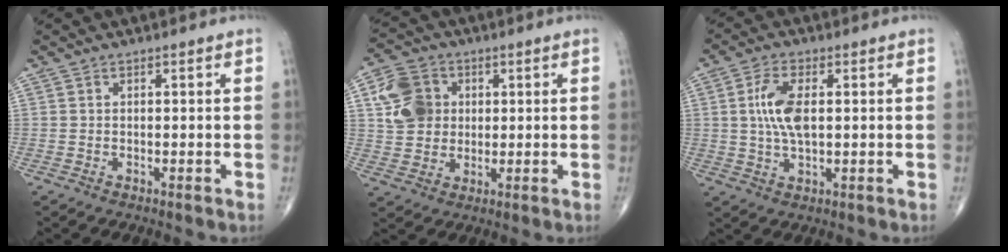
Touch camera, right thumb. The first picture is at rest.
{"total": 9.6, "force": [2.1, 8.0, 4.8], "torque": [-0.069, 0.003, 0.034]}
{"total": 7.7, "force": [0.9, 3.5, 6.8], "torque": [-0.144, 0.001, 0.017]}